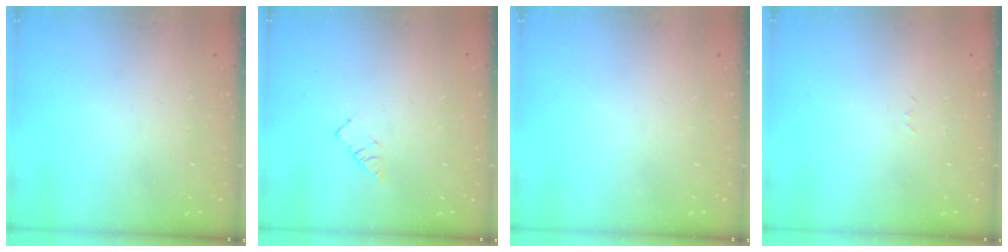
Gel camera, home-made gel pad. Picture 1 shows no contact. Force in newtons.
{"total": 2.6, "press": 2.6, "slide": 0.3}
{"total": 0.0}
{"total": 2.6, "press": 2.6, "slide": 0.4}